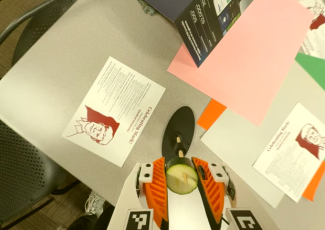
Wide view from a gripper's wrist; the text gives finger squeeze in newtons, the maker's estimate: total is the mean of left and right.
{"total": 12.5, "left": 12.8, "right": 12.2}